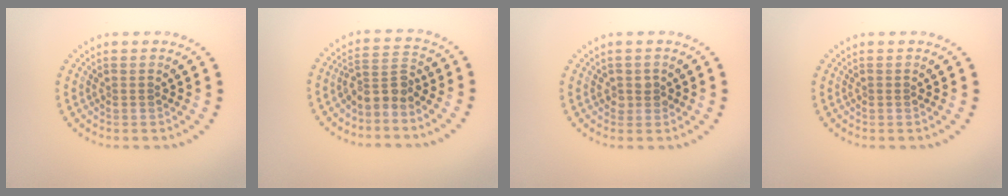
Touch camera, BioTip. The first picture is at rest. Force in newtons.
{"total": 2.5, "press": 1.9, "slide": 1.6}
{"total": 1.3, "press": 1.1, "slide": 0.6}
{"total": 0.0}